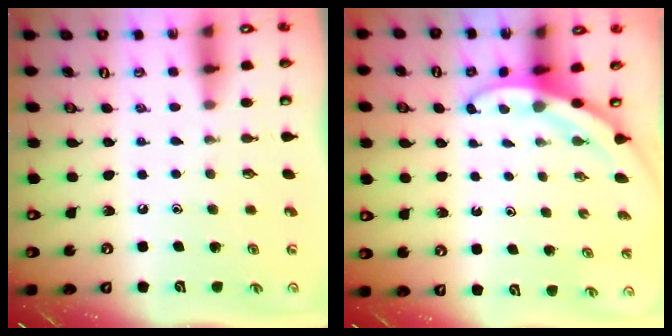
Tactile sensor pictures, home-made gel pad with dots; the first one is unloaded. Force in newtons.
{"total": 3.5, "press": 3.5, "slide": 0.1}